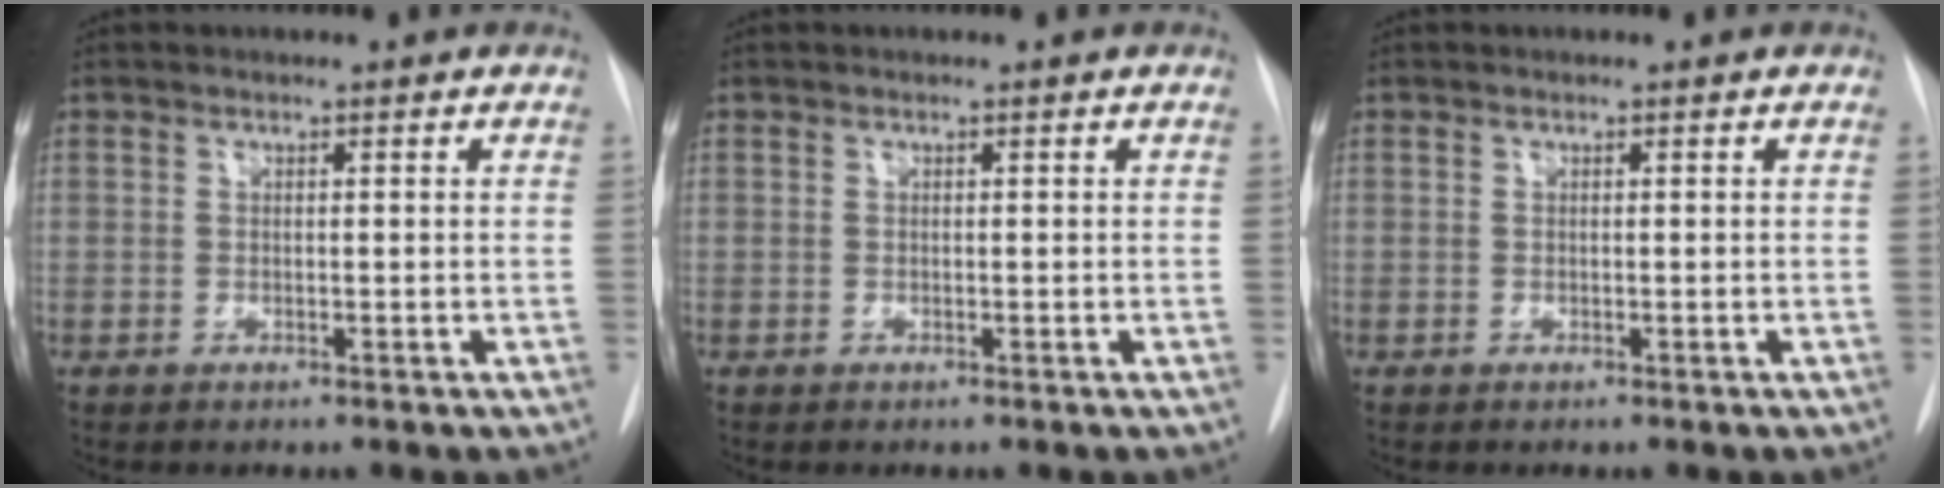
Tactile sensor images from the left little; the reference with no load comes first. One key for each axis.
{"total": 0.0}
{"total": 0.0}